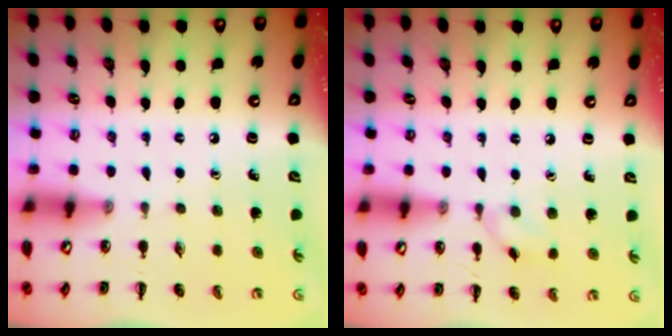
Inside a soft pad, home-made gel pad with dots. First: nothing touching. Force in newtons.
{"total": 3.7, "press": 3.5, "slide": 1.1}